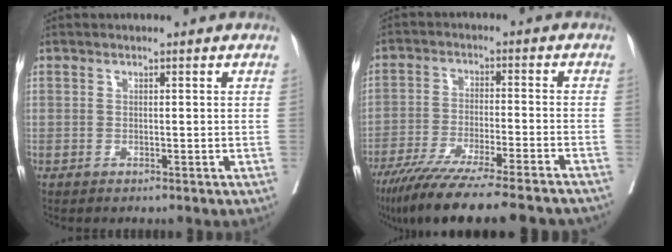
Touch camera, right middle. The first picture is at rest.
{"total": 20.5, "force": [-17.5, 1.1, 10.7], "torque": [-0.144, -0.049, -0.260]}